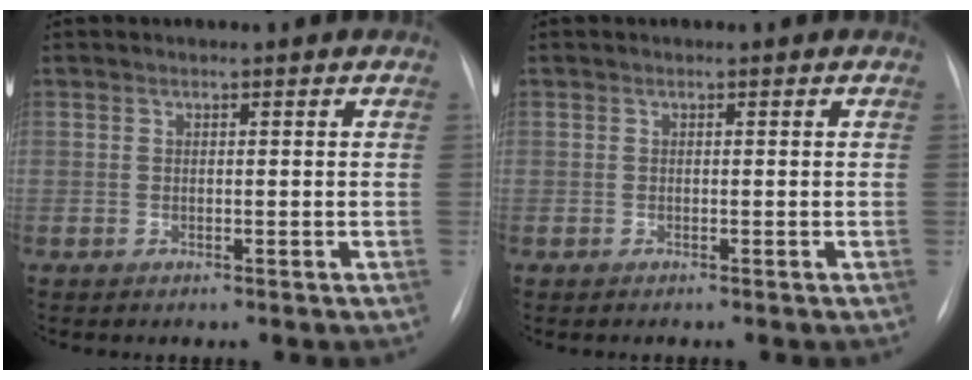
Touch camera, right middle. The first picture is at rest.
{"total": 0.0}